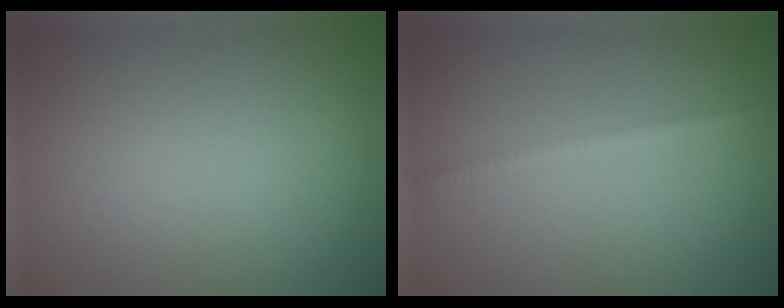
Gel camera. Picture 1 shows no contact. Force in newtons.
{"total": 1.7, "press": 1.7, "slide": 0.1}